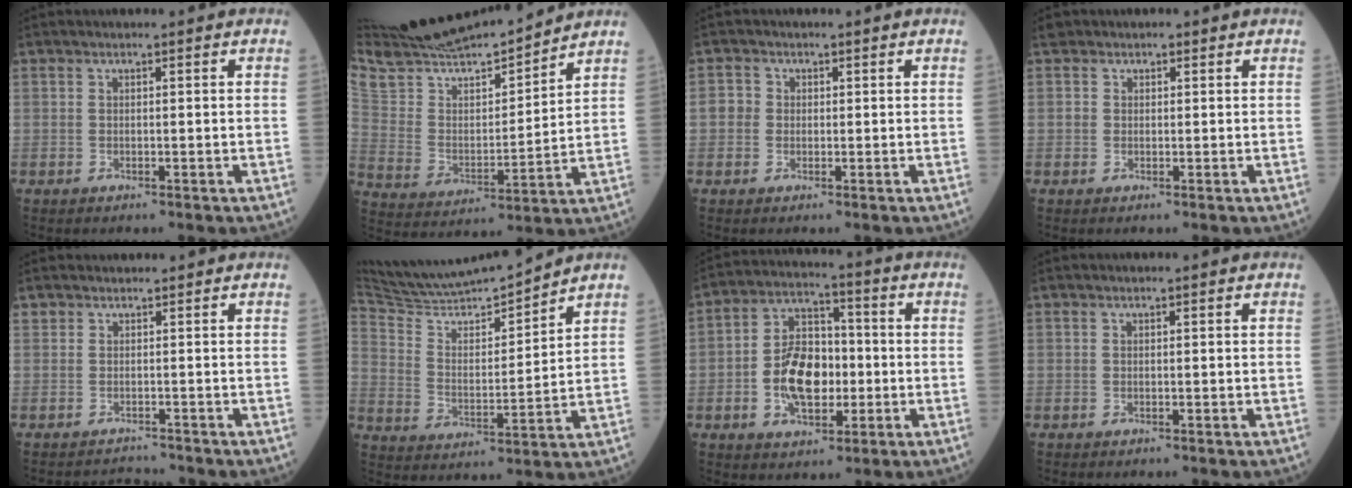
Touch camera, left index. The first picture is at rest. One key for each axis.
{"total": 20.1, "fx": 18.8, "fy": 2.7, "fz": 6.4, "tx": -0.122, "ty": 0.002, "tz": 0.332}
{"total": 2.3, "fx": -0.2, "fy": 2.2, "fz": 0.4, "tx": -0.001, "ty": 0.006, "tz": -0.006}
{"total": 1.4, "fx": 0.1, "fy": 1.4, "fz": 0.0, "tx": 0.010, "ty": 0.003, "tz": -0.002}
{"total": 1.2, "fx": -0.8, "fy": 0.5, "fz": -0.8, "tx": 0.006, "ty": 0.001, "tz": -0.009}
{"total": 12.6, "fx": 12.3, "fy": -1.1, "fz": 2.7, "tx": -0.058, "ty": -0.001, "tz": 0.226}
{"total": 10.8, "fx": -2.0, "fy": 6.0, "fz": 8.8, "tx": -0.175, "ty": 0.021, "tz": -0.027}
{"total": 0.0}